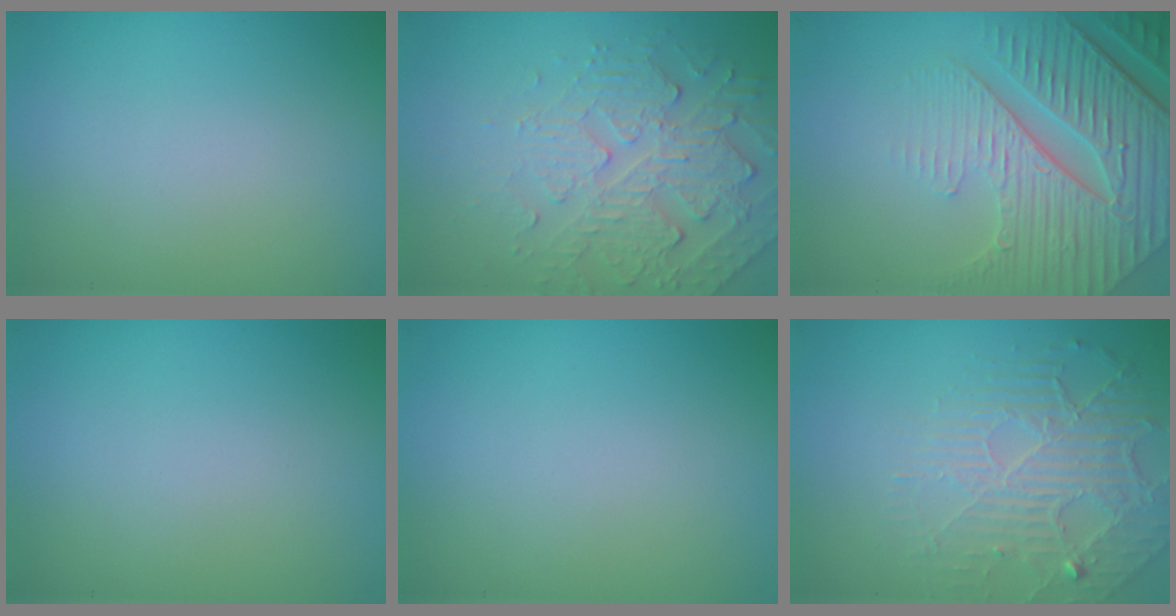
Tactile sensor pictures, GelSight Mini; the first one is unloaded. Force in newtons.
{"total": 4.8, "press": 3.5, "slide": 3.3}
{"total": 8.0, "press": 5.8, "slide": 5.5}
{"total": 0.0}
{"total": 0.0}
{"total": 3.1, "press": 2.8, "slide": 1.4}